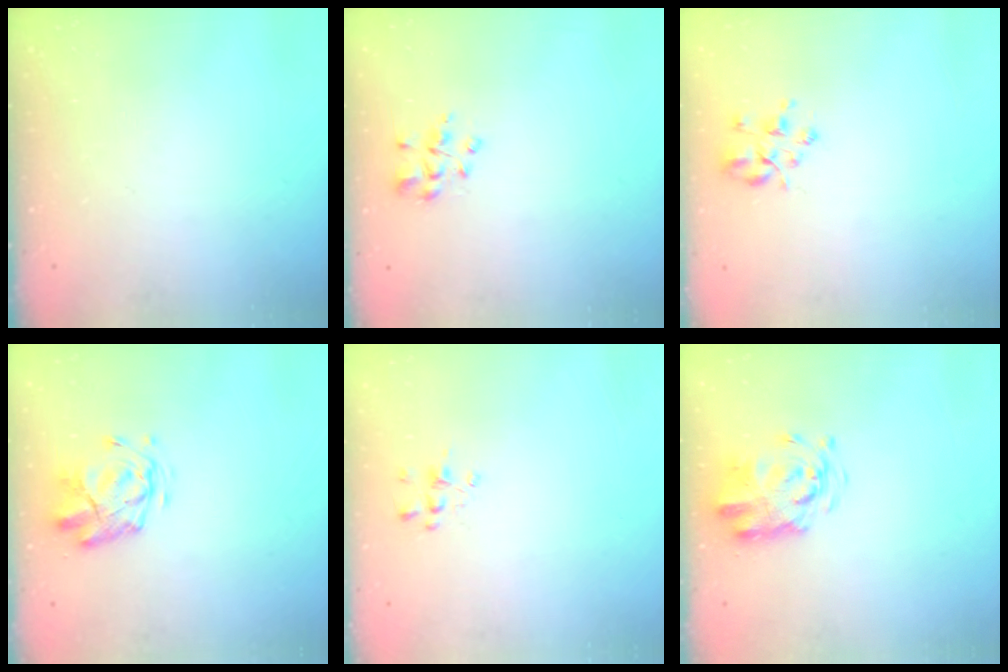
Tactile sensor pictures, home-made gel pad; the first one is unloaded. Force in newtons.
{"total": 3.8, "press": 3.8, "slide": 0.2}
{"total": 3.9, "press": 3.8, "slide": 0.7}
{"total": 2.8, "press": 2.5, "slide": 1.2}
{"total": 1.2, "press": 1.1, "slide": 0.5}
{"total": 3.7, "press": 3.5, "slide": 1.3}